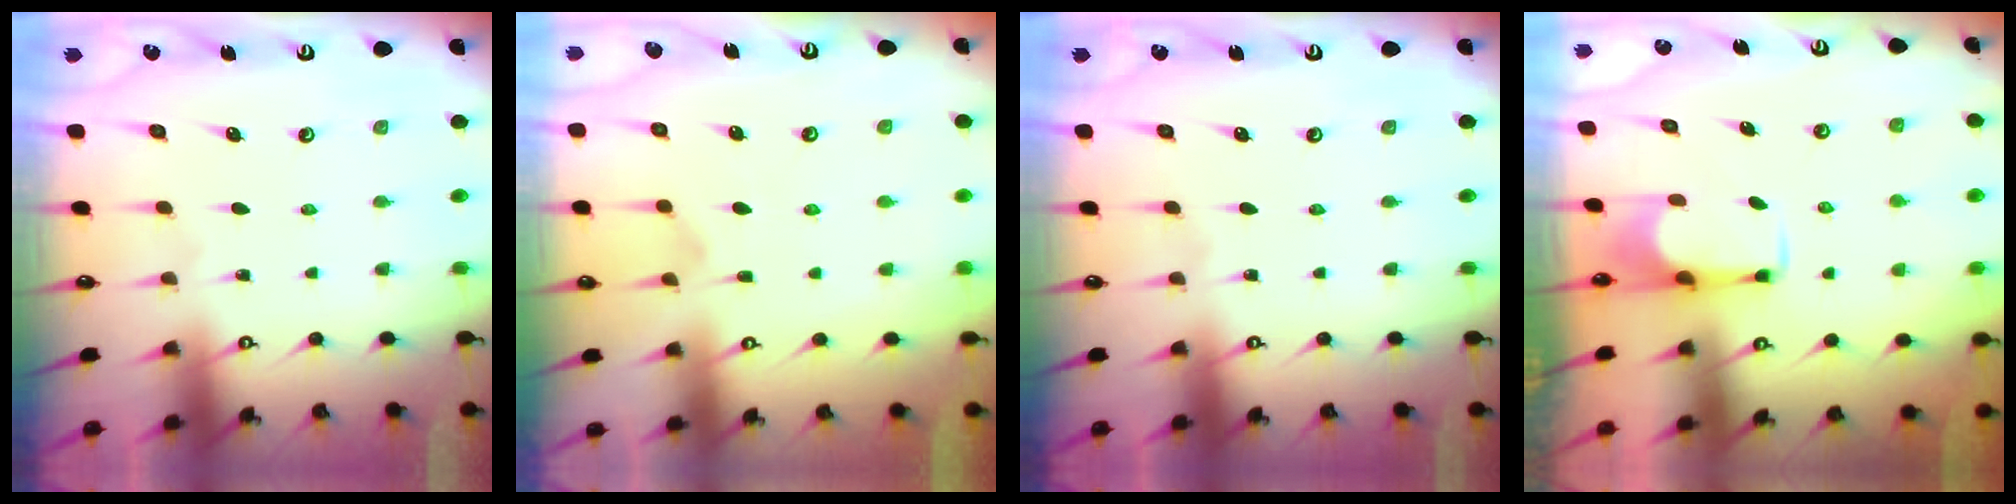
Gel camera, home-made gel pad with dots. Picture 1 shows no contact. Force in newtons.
{"total": 1.7, "press": 1.0, "slide": 1.4}
{"total": 0.0}
{"total": 2.5, "press": 2.4, "slide": 0.9}